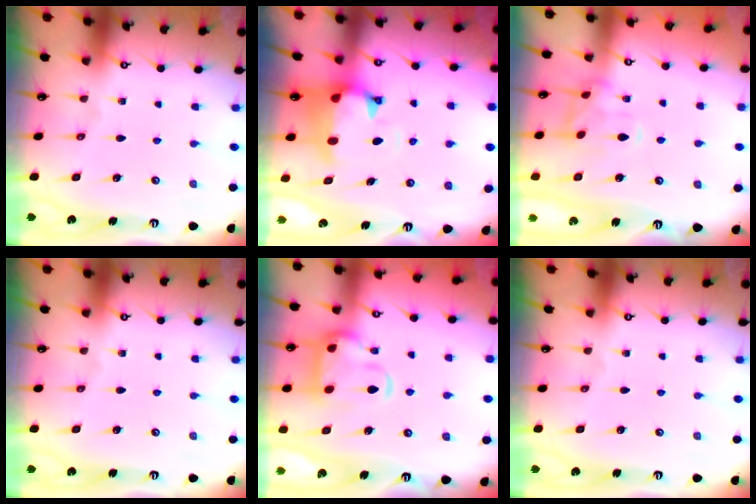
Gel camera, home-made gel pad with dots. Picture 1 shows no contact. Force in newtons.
{"total": 1.2, "press": 0.1, "slide": 1.2}
{"total": 1.3, "press": 1.2, "slide": 0.4}
{"total": 0.0}
{"total": 6.1, "press": 5.9, "slide": 1.5}
{"total": 0.0}